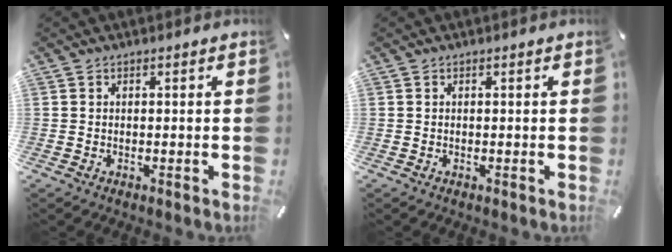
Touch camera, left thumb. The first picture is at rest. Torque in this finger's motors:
{"motor_torque": [0.00, 0.00, -0.07, 0.03, 0.00]}